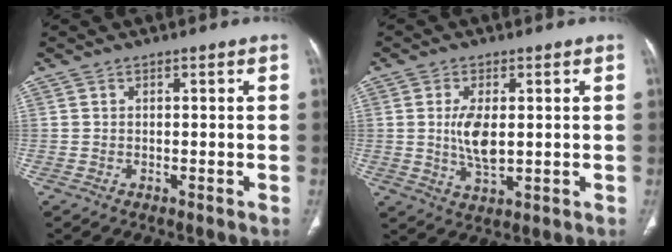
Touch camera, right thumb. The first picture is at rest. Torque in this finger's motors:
{"motor_torque": [1.43, 2.08, 0.86, -0.08, 0.08]}